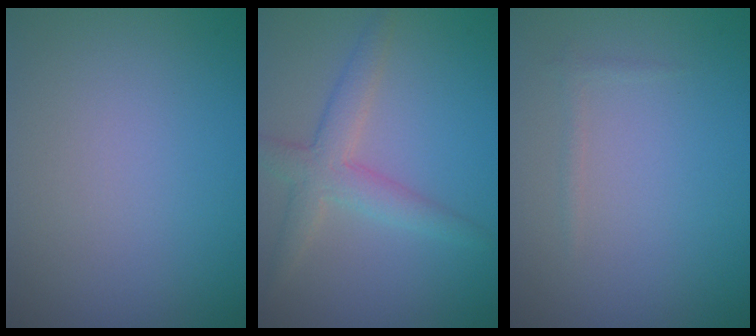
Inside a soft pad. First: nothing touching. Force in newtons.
{"total": 3.5, "press": 3.5, "slide": 0.1}
{"total": 0.6, "press": 0.6, "slide": 0.0}